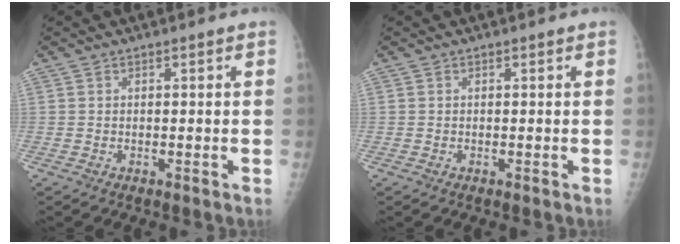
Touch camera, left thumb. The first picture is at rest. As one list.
[{"total": 0.0}]